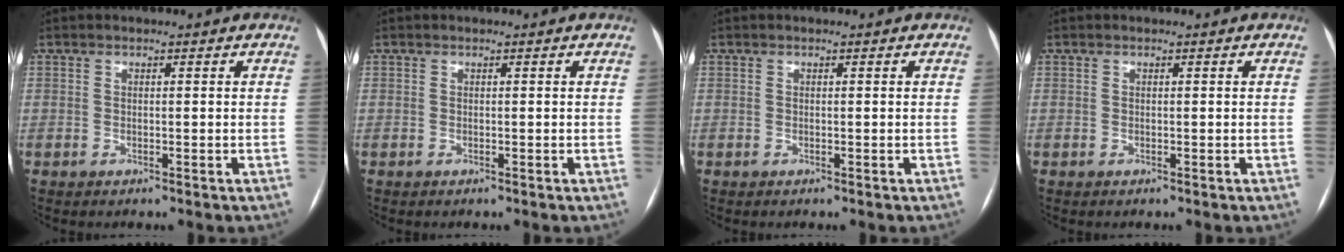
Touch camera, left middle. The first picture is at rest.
{"total": 0.0}
{"total": 0.0}
{"total": 0.0}